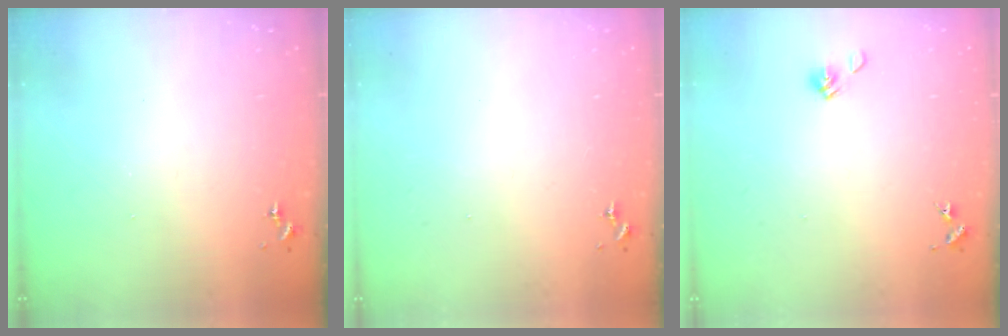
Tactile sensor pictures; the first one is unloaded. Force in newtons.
{"total": 0.0}
{"total": 5.4, "press": 5.0, "slide": 2.2}